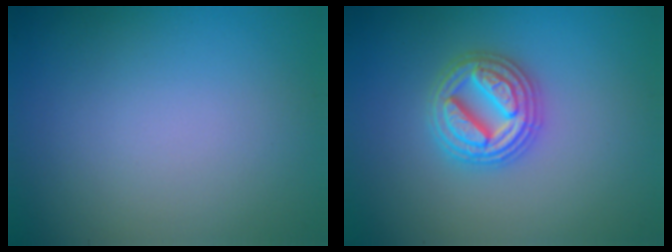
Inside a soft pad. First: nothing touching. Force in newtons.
{"total": 4.8, "press": 4.8, "slide": 0.8}